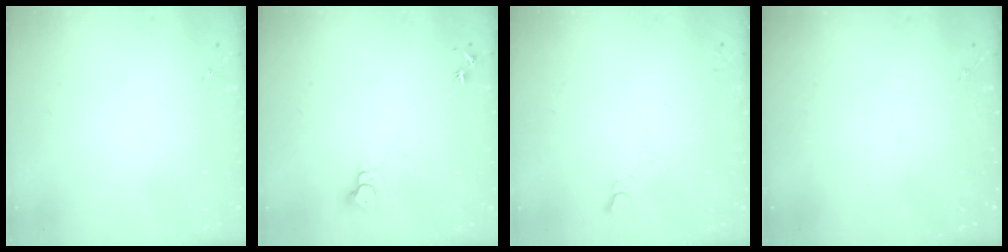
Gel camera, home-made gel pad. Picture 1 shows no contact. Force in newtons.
{"total": 4.2, "press": 4.2, "slide": 0.3}
{"total": 2.8, "press": 2.7, "slide": 0.3}
{"total": 0.0}